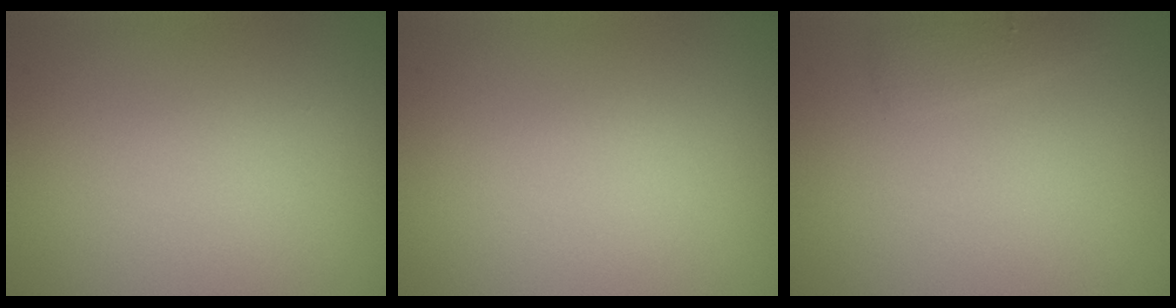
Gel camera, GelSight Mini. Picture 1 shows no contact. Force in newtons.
{"total": 0.0}
{"total": 1.3, "press": 1.3, "slide": 0.1}